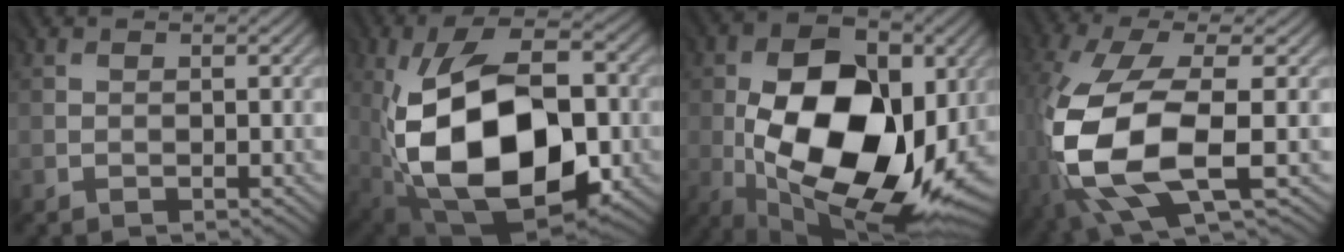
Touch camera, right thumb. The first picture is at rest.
{"total": 16.6, "force": [-3.1, 9.6, 13.2], "torque": [-0.234, -0.007, -0.057]}
{"total": 18.4, "force": [-1.4, 10.6, 15.0], "torque": [-0.270, -0.007, -0.027]}
{"total": 12.9, "force": [-3.1, 5.5, 11.2], "torque": [-0.281, -0.030, -0.054]}